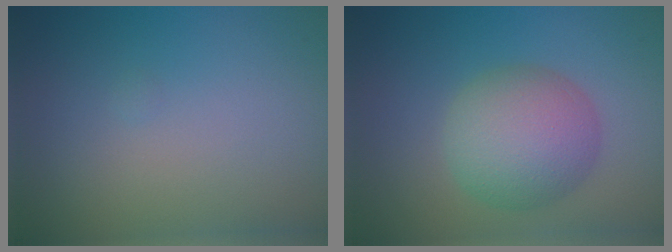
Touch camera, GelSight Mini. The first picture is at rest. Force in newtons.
{"total": 5.8, "press": 5.8, "slide": 0.2}